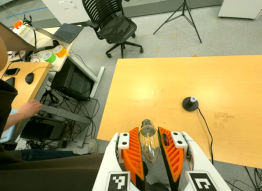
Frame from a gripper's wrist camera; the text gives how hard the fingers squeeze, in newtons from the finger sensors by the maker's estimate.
{"total": 9.4, "left": 8.7, "right": 10.1}